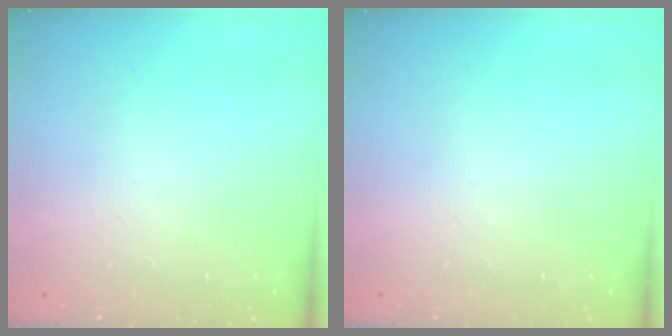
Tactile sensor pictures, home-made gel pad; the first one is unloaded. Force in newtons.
{"total": 0.0}